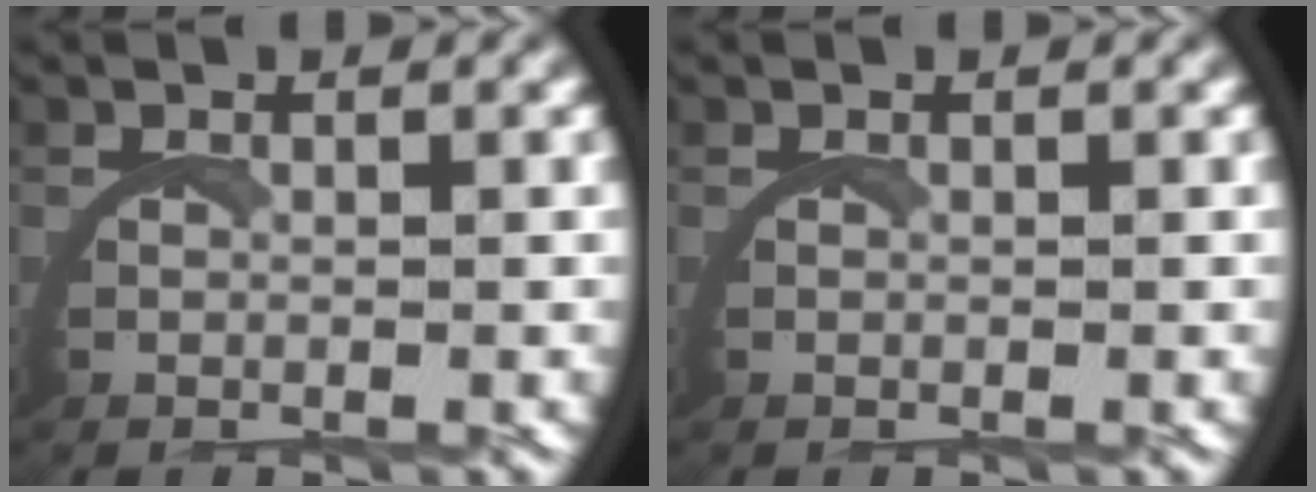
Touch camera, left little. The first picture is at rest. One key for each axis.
{"total": 0.0}